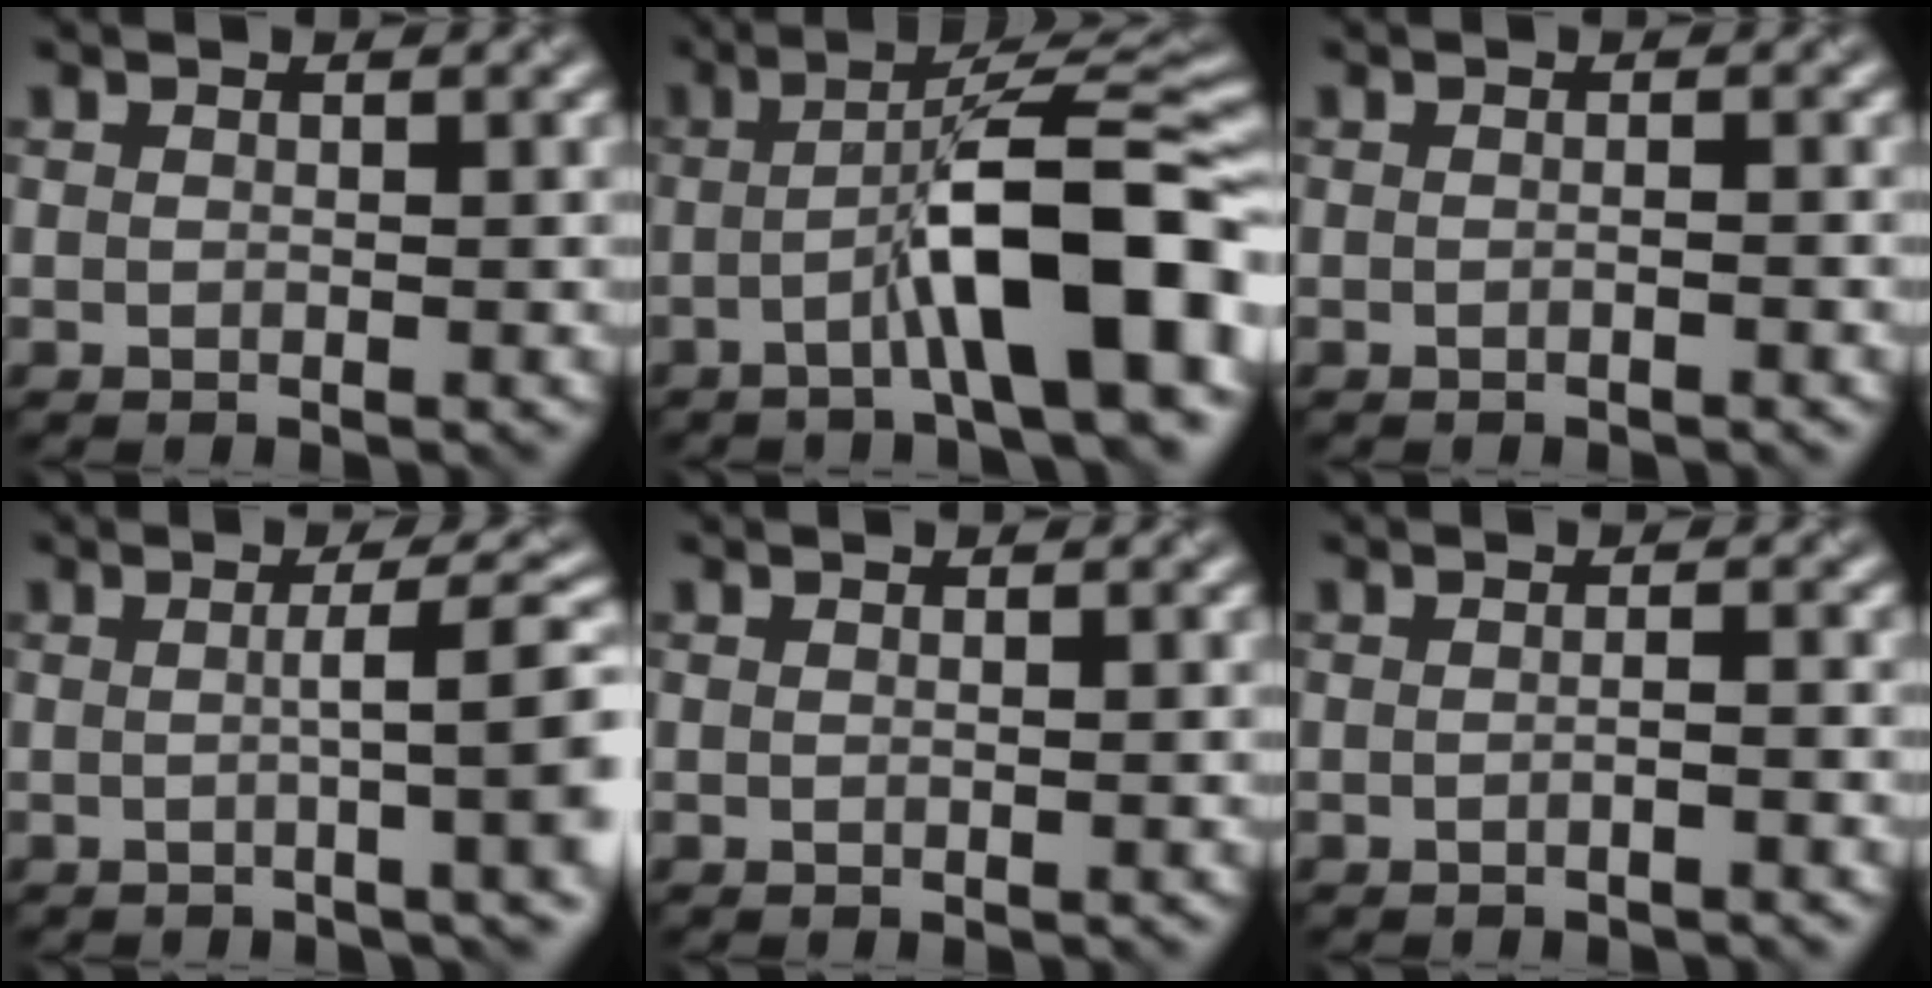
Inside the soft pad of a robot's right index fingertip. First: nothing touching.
{"total": 10.4, "force": [-2.7, 2.1, 9.9], "torque": [-0.131, 0.017, -0.050]}
{"total": 0.7, "force": [-0.3, 0.2, 0.6], "torque": [-0.008, -0.007, -0.011]}
{"total": 6.4, "force": [0.1, 1.5, 6.2], "torque": [-0.071, 0.008, 0.000]}
{"total": 0.0}
{"total": 1.0, "force": [-0.5, 0.2, 0.8], "torque": [-0.012, -0.003, -0.015]}